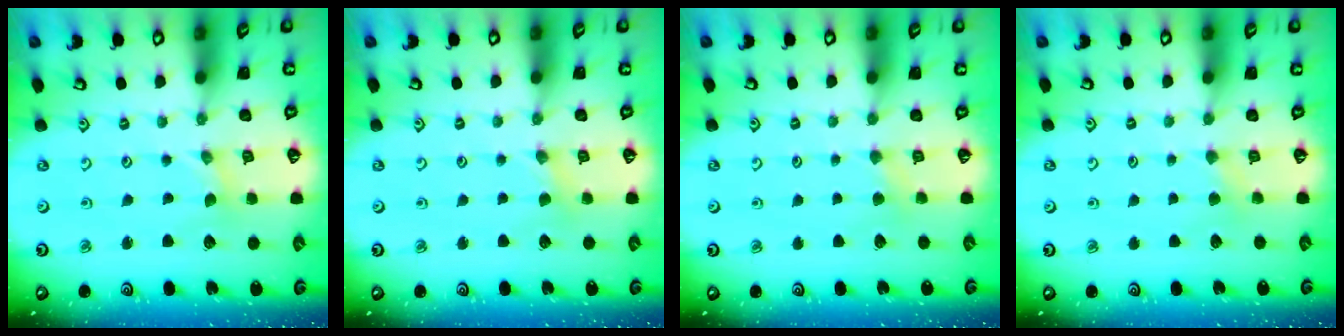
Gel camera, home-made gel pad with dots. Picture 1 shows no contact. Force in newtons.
{"total": 2.1, "press": 2.0, "slide": 0.3}
{"total": 3.0, "press": 2.9, "slide": 0.5}
{"total": 3.0, "press": 2.9, "slide": 0.5}